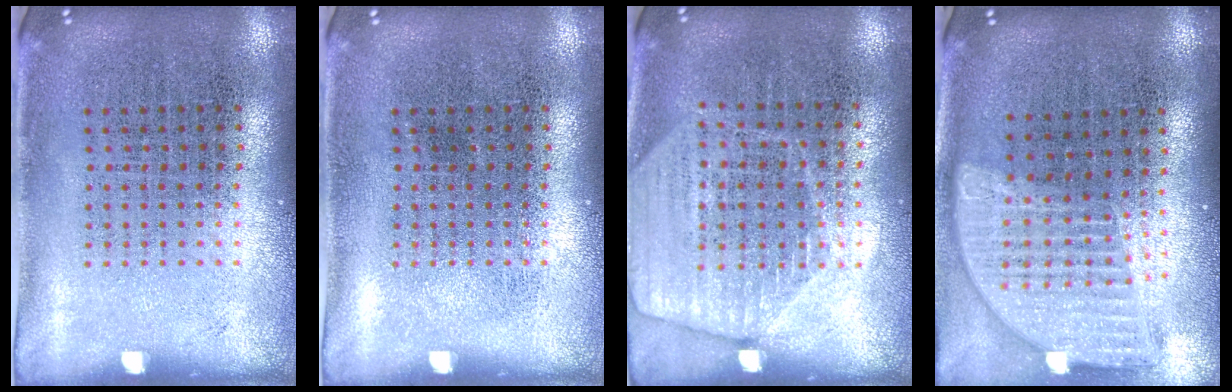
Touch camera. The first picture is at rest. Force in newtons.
{"total": 0.0}
{"total": 1.7, "press": 1.5, "slide": 0.7}
{"total": 1.7, "press": 1.4, "slide": 1.0}